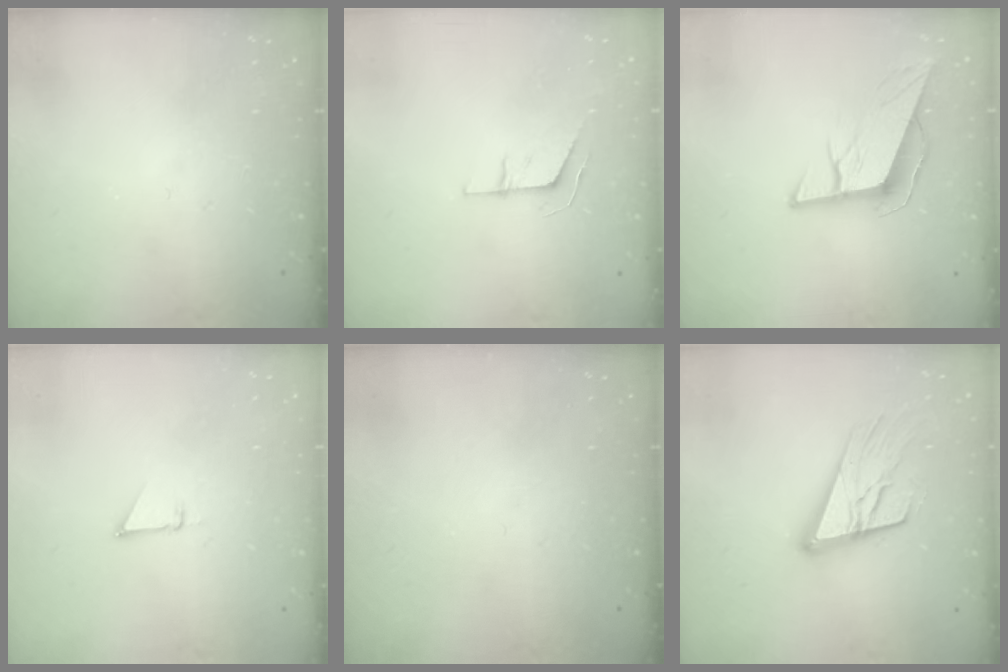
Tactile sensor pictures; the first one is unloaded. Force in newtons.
{"total": 4.5, "press": 4.5, "slide": 0.3}
{"total": 9.9, "press": 9.5, "slide": 2.7}
{"total": 1.9, "press": 1.9, "slide": 0.0}
{"total": 0.0}
{"total": 18.2, "press": 17.7, "slide": 4.2}